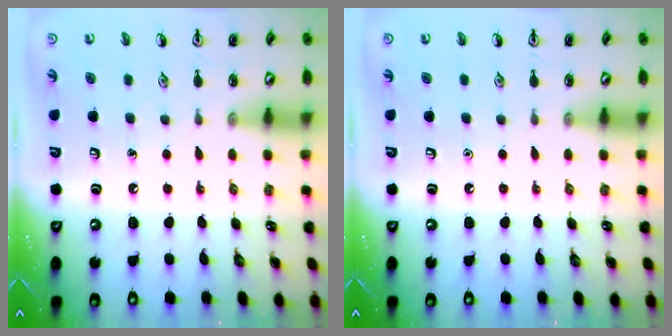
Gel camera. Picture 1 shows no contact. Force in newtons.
{"total": 0.0}